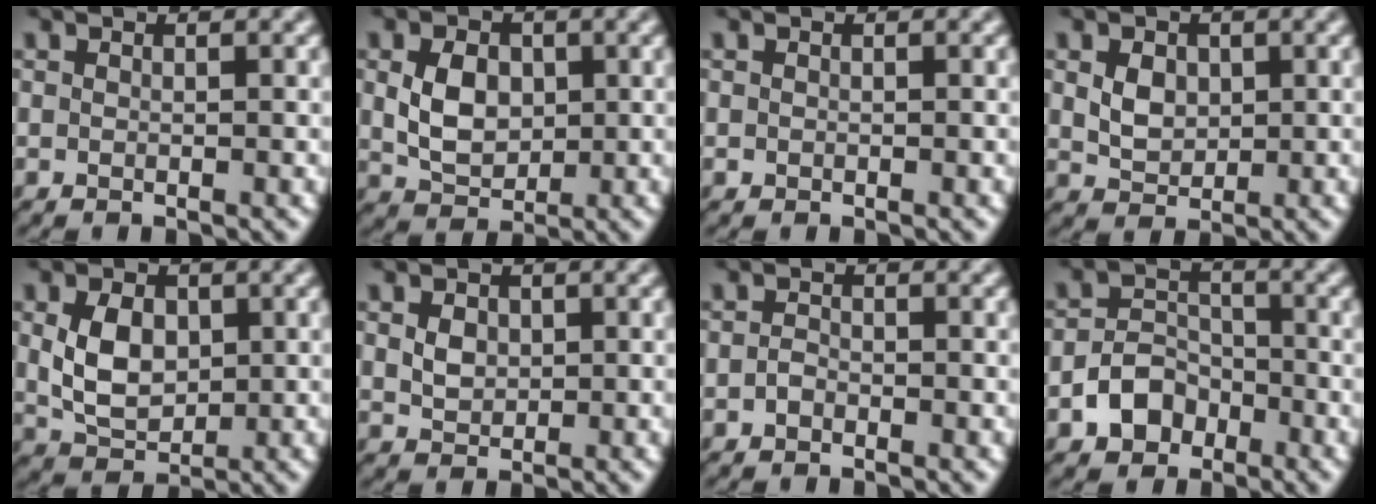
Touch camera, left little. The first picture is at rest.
{"total": 4.0, "force": [0.3, 2.9, 2.7], "torque": [-0.065, -0.003, 0.005]}
{"total": 0.0}
{"total": 2.4, "force": [0.4, 1.9, 1.5], "torque": [-0.035, -0.001, 0.007]}
{"total": 4.5, "force": [0.4, 3.1, 3.2], "torque": [-0.075, -0.001, 0.009]}
{"total": 1.7, "force": [0.3, 1.3, 1.0], "torque": [-0.025, 0.000, 0.005]}
{"total": 0.9, "force": [-0.6, 0.6, 0.4], "torque": [-0.010, 0.001, -0.016]}
{"total": 3.8, "force": [-2.1, 2.8, 1.6], "torque": [-0.027, 0.004, -0.038]}